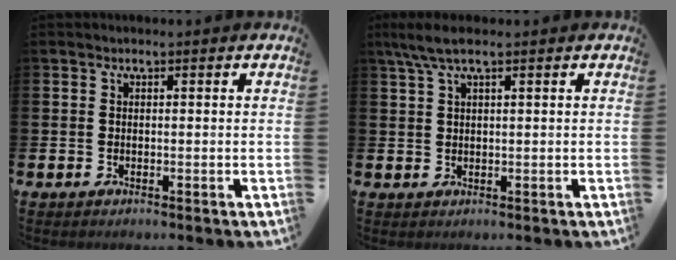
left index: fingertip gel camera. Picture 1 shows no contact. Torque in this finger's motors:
{"motor_torque": [0.42, -0.16, 0.45, 0.06]}